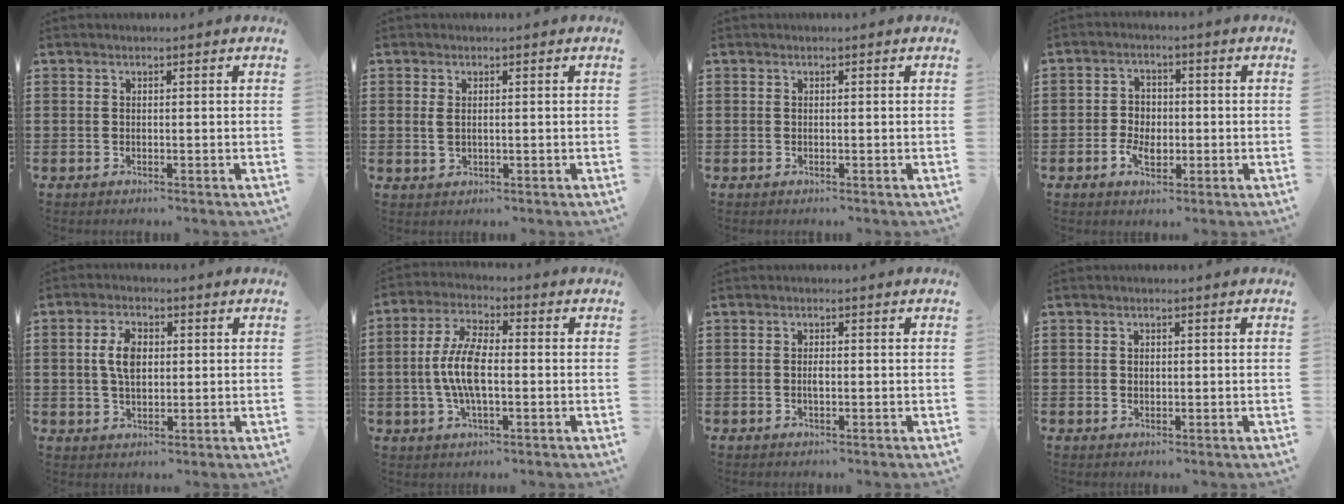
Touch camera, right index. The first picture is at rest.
{"total": 1.6, "force": [0.3, 0.8, 1.3], "torque": [-0.029, 0.005, 0.004]}
{"total": 0.0}
{"total": 4.1, "force": [-1.2, 3.0, 2.6], "torque": [-0.052, 0.010, -0.024]}
{"total": 5.4, "force": [0.7, 3.0, 4.5], "torque": [-0.101, 0.011, 0.009]}
{"total": 8.1, "force": [-0.8, 3.1, 7.4], "torque": [-0.167, -0.004, -0.022]}
{"total": 1.4, "force": [-0.1, 0.6, 1.3], "torque": [-0.024, 0.003, -0.004]}
{"total": 0.9, "force": [0.2, 0.6, 0.6], "torque": [-0.013, 0.006, 0.003]}